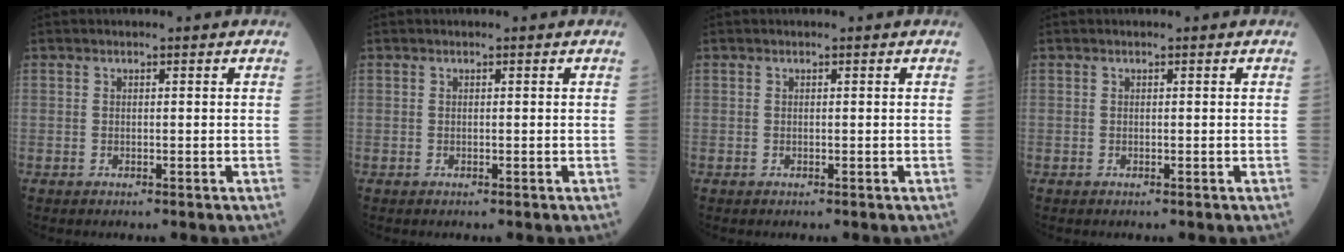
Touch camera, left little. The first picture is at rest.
{"total": 0.0}
{"total": 0.0}
{"total": 0.0}